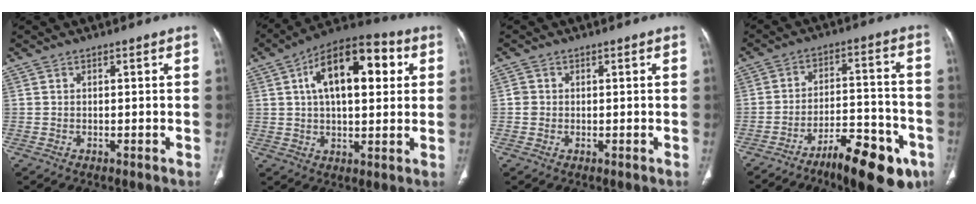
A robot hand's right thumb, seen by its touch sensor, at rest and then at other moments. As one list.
[{"total": 17.5, "force": [4.8, 8.6, 14.5], "torque": [-0.200, 0.020, 0.067]}, {"total": 1.4, "force": [-0.1, 1.4, 0.4], "torque": [-0.001, 0.004, -0.002]}, {"total": 15.6, "force": [-9.3, 5.3, 11.4], "torque": [-0.145, 0.072, -0.138]}]